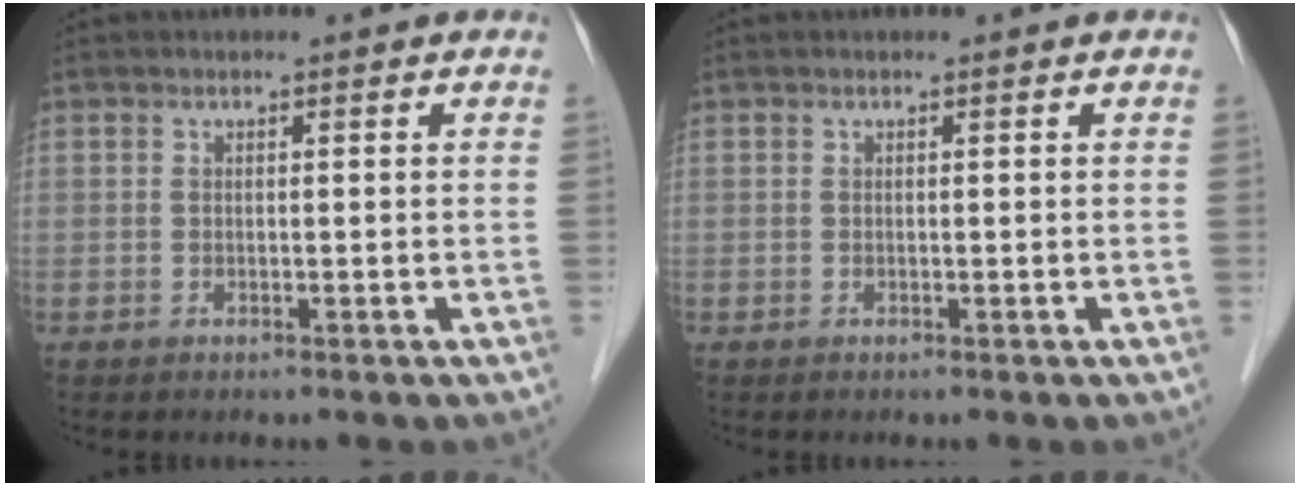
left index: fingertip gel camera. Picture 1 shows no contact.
{"total": 0.0}